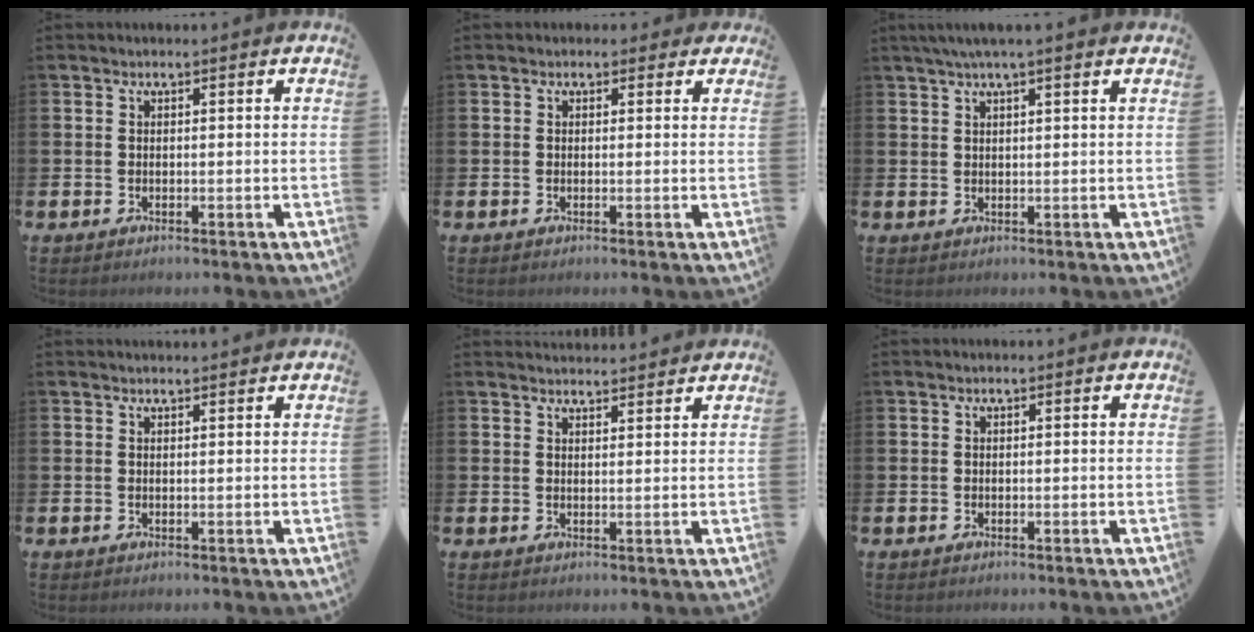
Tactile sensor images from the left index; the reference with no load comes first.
{"total": 1.0, "force": [0.4, 0.9, 0.1], "torque": [0.000, 0.009, 0.005]}
{"total": 2.9, "force": [2.2, 0.0, 1.8], "torque": [-0.035, 0.000, 0.039]}
{"total": 0.8, "force": [0.8, 0.0, 0.1], "torque": [0.009, -0.004, 0.012]}
{"total": 2.5, "force": [2.5, 0.3, -0.1], "torque": [0.010, -0.017, 0.043]}
{"total": 0.0}